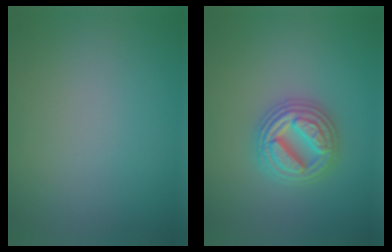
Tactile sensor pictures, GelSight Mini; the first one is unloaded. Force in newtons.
{"total": 4.9, "press": 4.9, "slide": 0.6}